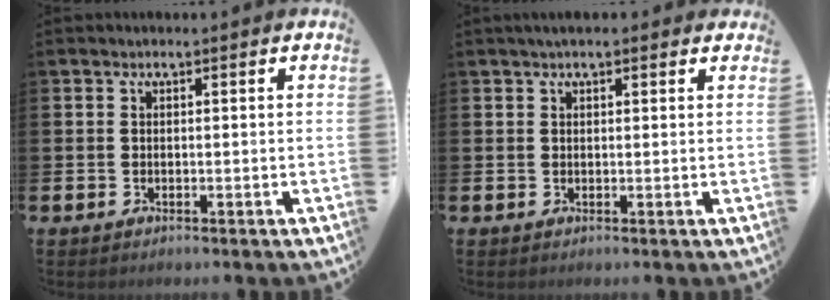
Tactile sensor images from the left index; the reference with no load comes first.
{"total": 1.8, "force": [1.5, 0.7, 0.9], "torque": [-0.005, 0.003, 0.023]}